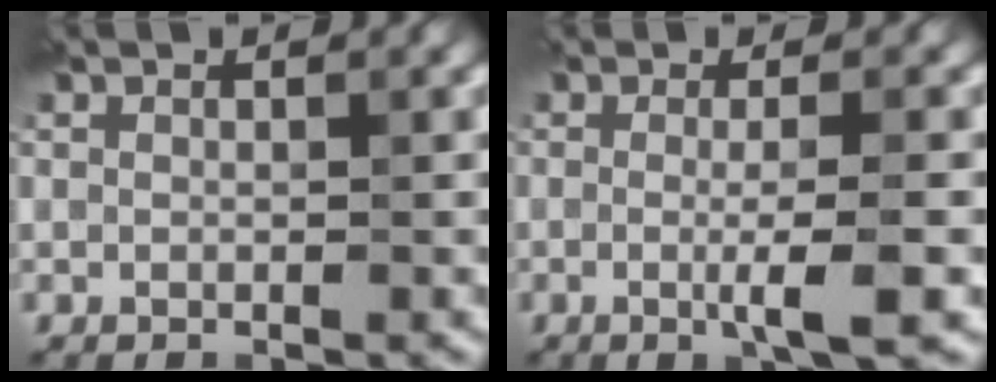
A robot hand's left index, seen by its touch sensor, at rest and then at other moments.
{"total": 4.0, "force": [-0.7, 0.8, 3.9], "torque": [-0.062, -0.010, -0.014]}